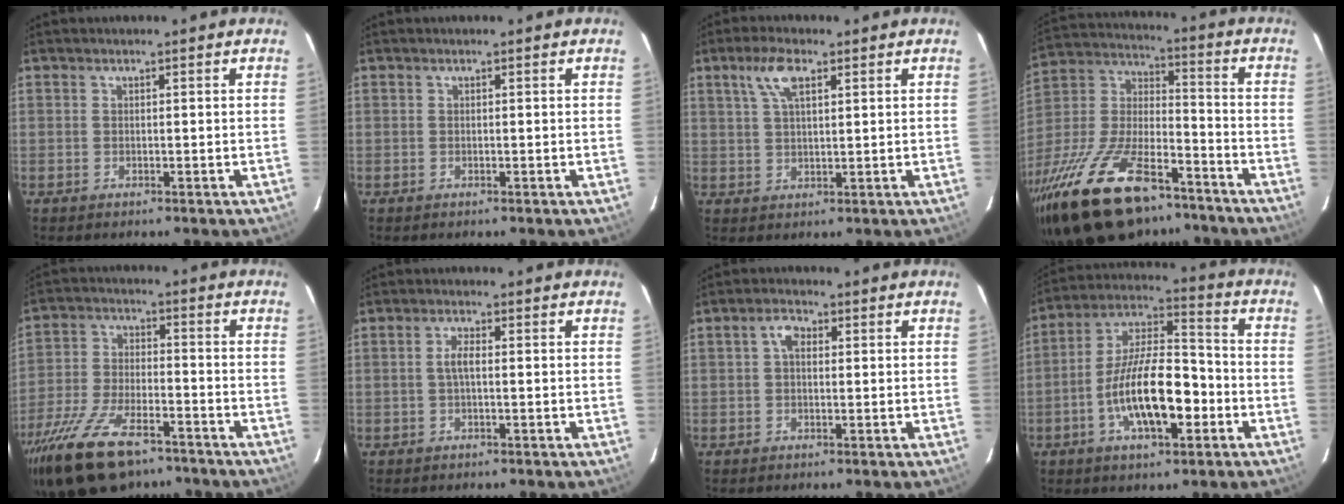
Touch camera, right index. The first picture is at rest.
{"total": 0.0}
{"total": 5.7, "force": [2.8, 2.0, 4.5], "torque": [-0.088, 0.011, 0.055]}
{"total": 28.7, "force": [-19.6, 11.5, 17.5], "torque": [-0.355, -0.021, -0.322]}
{"total": 17.8, "force": [-12.8, 7.1, 10.1], "torque": [-0.221, -0.033, -0.229]}
{"total": 2.3, "force": [-0.1, 0.7, 2.2], "torque": [-0.045, 0.005, -0.002]}
{"total": 2.7, "force": [0.5, 1.8, 2.0], "torque": [-0.038, 0.011, 0.009]}
{"total": 16.0, "force": [-5.1, 5.9, 14.0], "torque": [-0.262, 0.007, -0.089]}